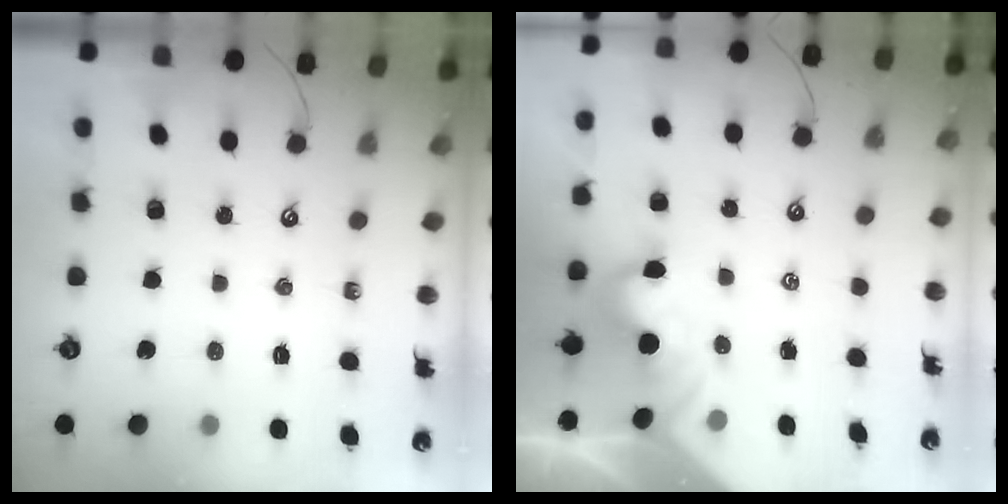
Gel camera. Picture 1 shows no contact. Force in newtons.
{"total": 5.5, "press": 5.3, "slide": 1.2}